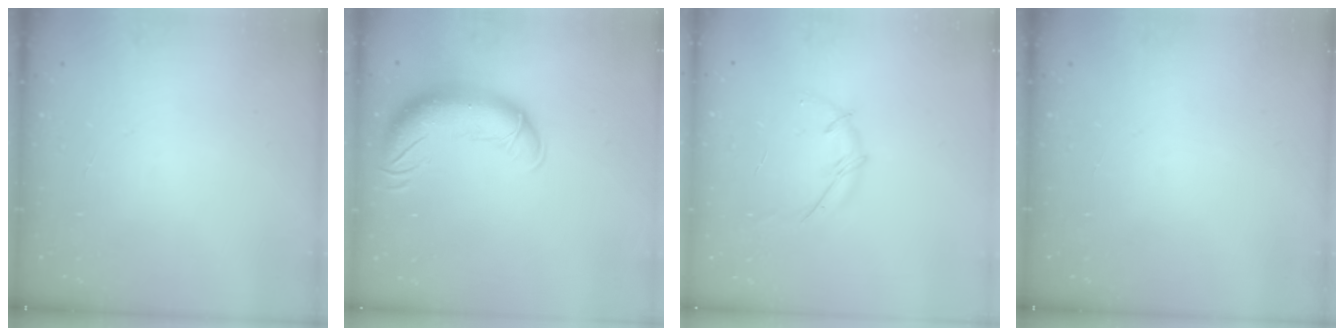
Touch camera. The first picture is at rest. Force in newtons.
{"total": 13.4, "press": 13.0, "slide": 3.1}
{"total": 5.9, "press": 5.7, "slide": 1.3}
{"total": 0.0}